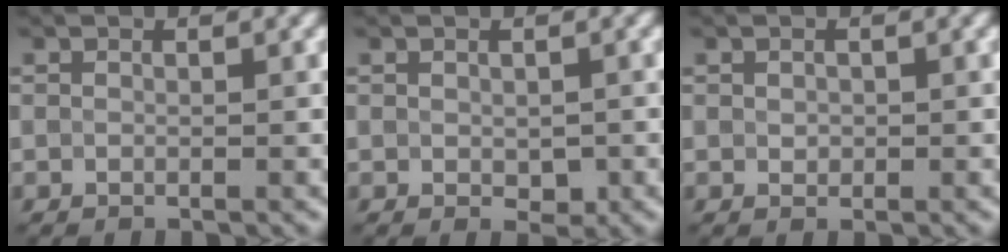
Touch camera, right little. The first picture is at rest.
{"total": 1.3, "force": [-0.2, 0.8, 1.1], "torque": [-0.012, -0.006, 0.003]}
{"total": 0.7, "force": [0.1, 0.6, 0.4], "torque": [-0.006, -0.002, 0.002]}